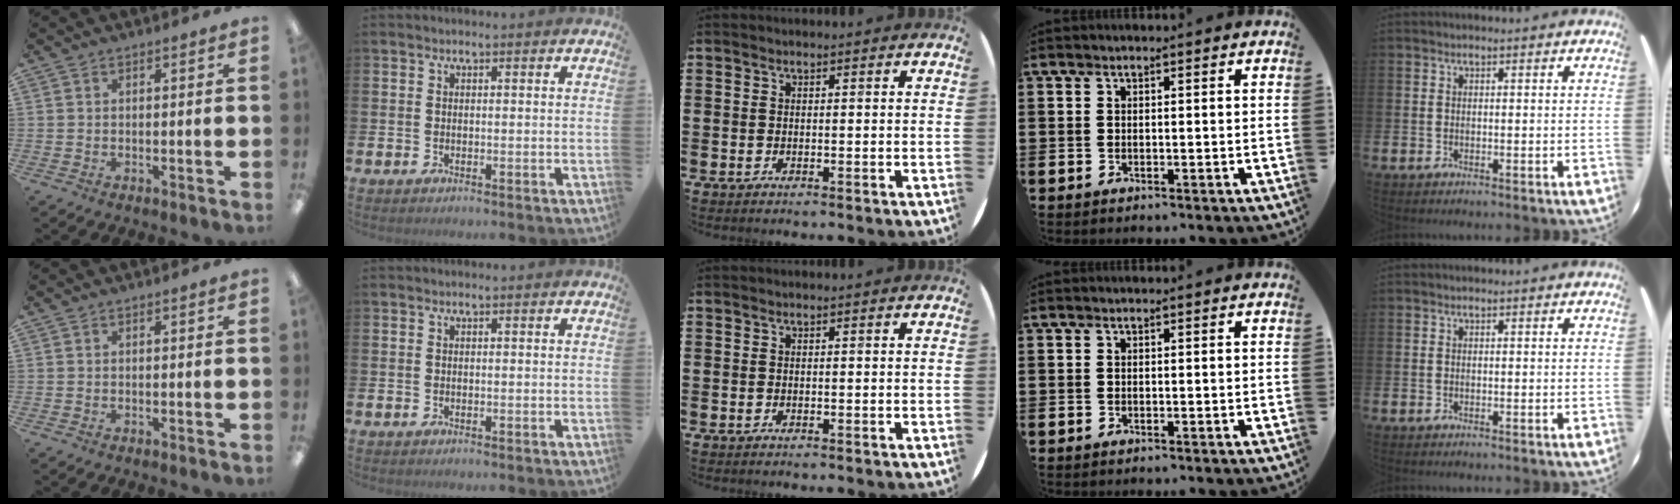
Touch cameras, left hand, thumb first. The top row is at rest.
{}